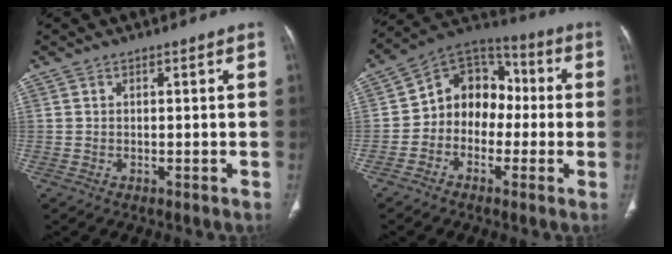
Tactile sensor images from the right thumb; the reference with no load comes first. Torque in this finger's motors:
{"motor_torque": [-0.58, 0.51, 0.06, 0.26, 0.07]}